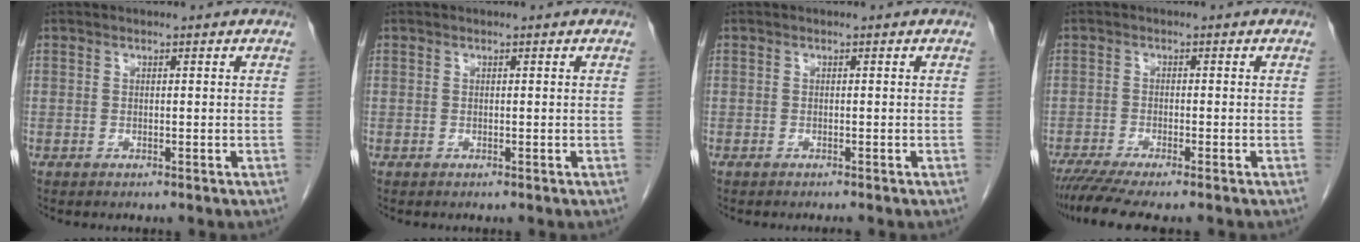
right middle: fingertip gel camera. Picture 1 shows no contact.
{"total": 0.0}
{"total": 0.8, "force": [-0.7, 0.0, 0.4], "torque": [-0.008, -0.002, -0.010]}
{"total": 6.1, "force": [-5.0, 0.0, 3.5], "torque": [-0.053, -0.015, -0.084]}